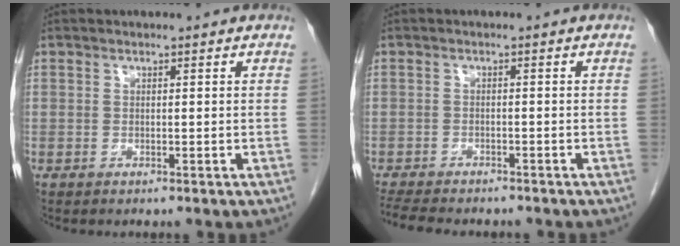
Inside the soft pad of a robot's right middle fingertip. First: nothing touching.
{"total": 9.2, "force": [-7.9, 2.4, 3.9], "torque": [-0.069, -0.006, -0.115]}